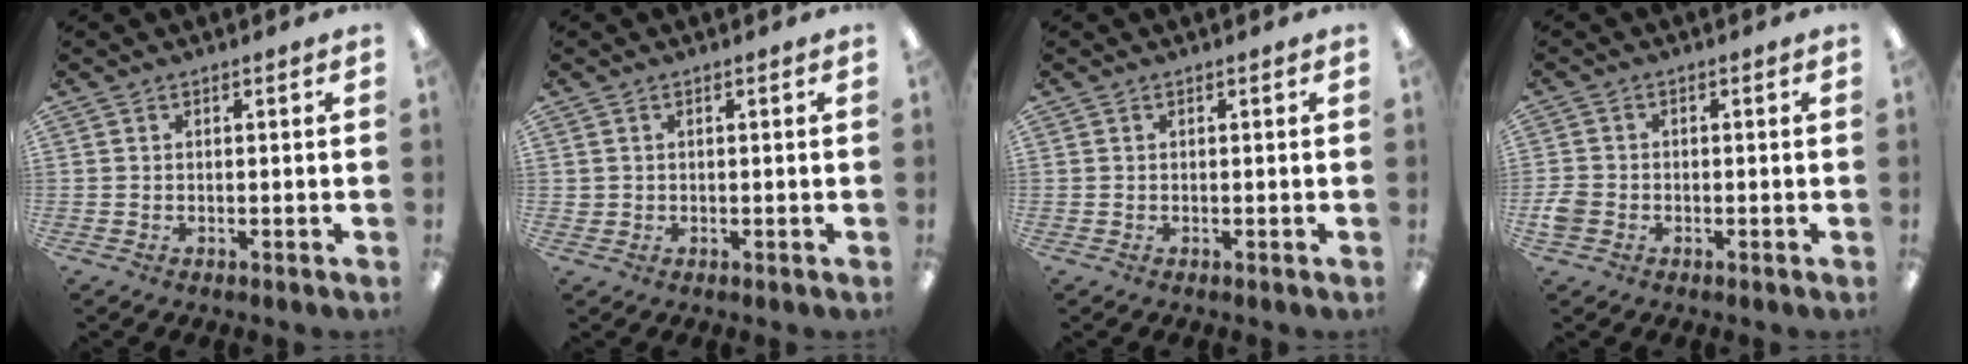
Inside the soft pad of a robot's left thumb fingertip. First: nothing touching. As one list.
[{"total": 1.0, "force": [0.1, 1.0, 0.1], "torque": [-0.001, 0.006, 0.001]}, {"total": 0.0}, {"total": 3.6, "force": [-1.3, 2.9, 1.6], "torque": [-0.030, 0.006, -0.024]}]